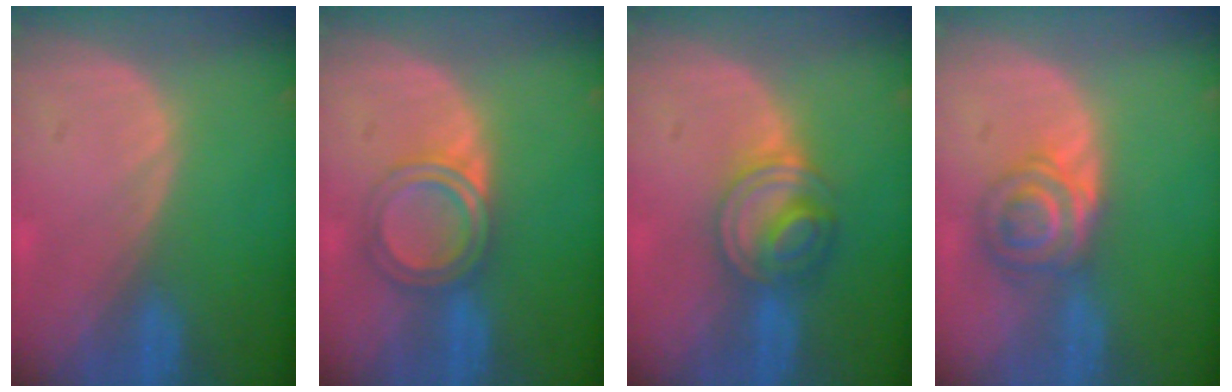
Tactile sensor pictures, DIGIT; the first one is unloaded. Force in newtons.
{"total": 4.7, "press": 4.7, "slide": 0.2}
{"total": 6.1, "press": 6.0, "slide": 0.9}
{"total": 6.3, "press": 5.6, "slide": 2.7}